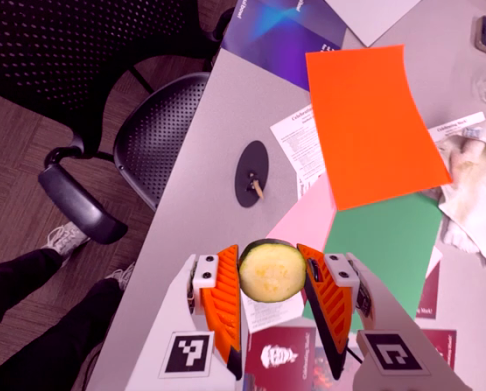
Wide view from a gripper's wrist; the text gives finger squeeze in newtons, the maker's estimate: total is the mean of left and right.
{"total": 11.7, "left": 12.0, "right": 11.3}